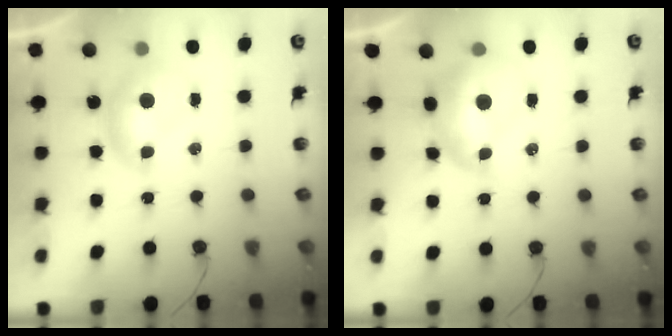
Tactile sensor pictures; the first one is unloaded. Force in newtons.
{"total": 2.8, "press": 2.7, "slide": 0.7}